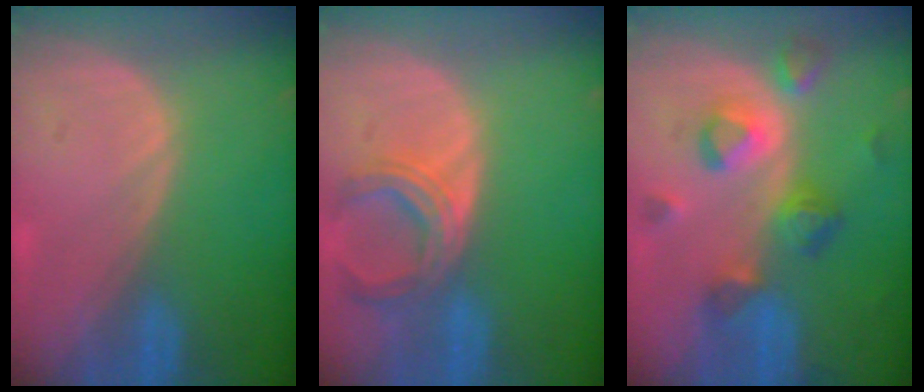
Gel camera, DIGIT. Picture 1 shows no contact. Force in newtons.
{"total": 5.7, "press": 5.7, "slide": 0.5}
{"total": 8.0, "press": 7.7, "slide": 2.4}